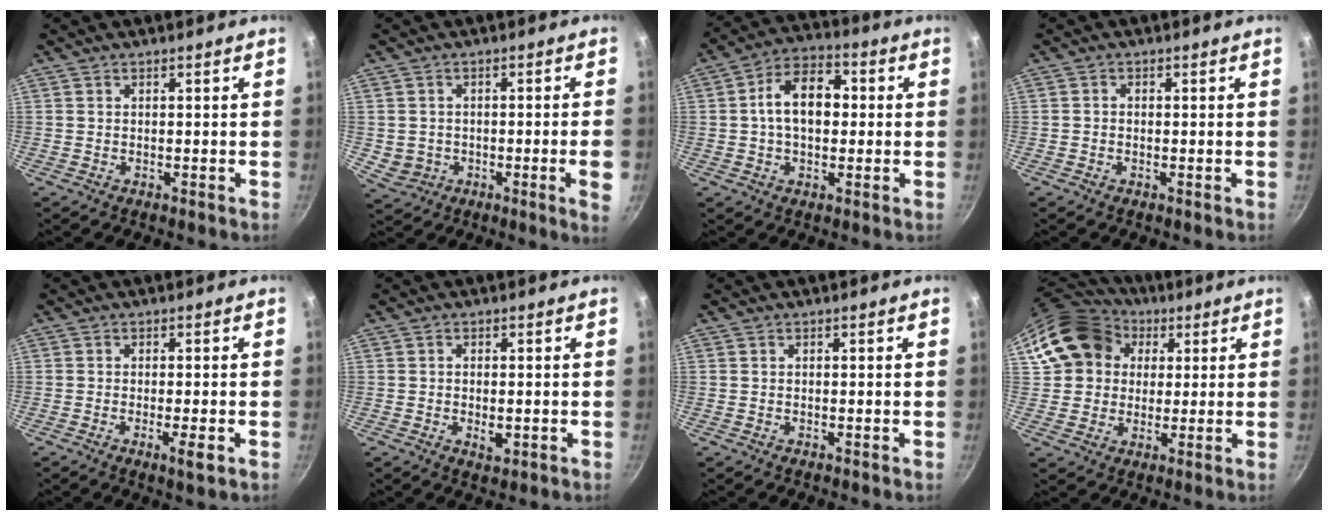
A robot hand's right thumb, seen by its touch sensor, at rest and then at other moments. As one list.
[{"total": 6.9, "force": [-1.0, 2.6, 6.4], "torque": [-0.090, 0.008, -0.003]}, {"total": 11.0, "force": [0.7, 7.2, 8.3], "torque": [-0.105, 0.028, -0.002]}, {"total": 0.8, "force": [-0.3, 0.7, 0.4], "torque": [-0.008, 0.004, -0.006]}, {"total": 3.2, "force": [-1.2, 0.4, 2.9], "torque": [-0.056, 0.001, -0.020]}, {"total": 2.7, "force": [-0.6, 1.4, 2.3], "torque": [-0.040, -0.003, -0.008]}, {"total": 0.0}, {"total": 15.2, "force": [4.4, 13.0, 6.5], "torque": [-0.095, 0.024, 0.073]}]